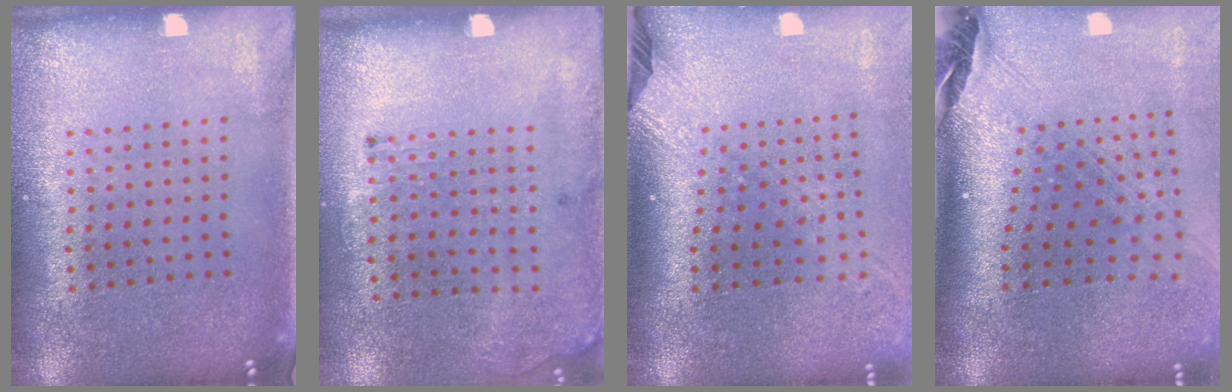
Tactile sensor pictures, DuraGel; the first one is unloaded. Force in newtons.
{"total": 1.8, "press": 1.2, "slide": 1.3}
{"total": 2.4, "press": 1.8, "slide": 1.7}
{"total": 2.9, "press": 2.0, "slide": 2.0}